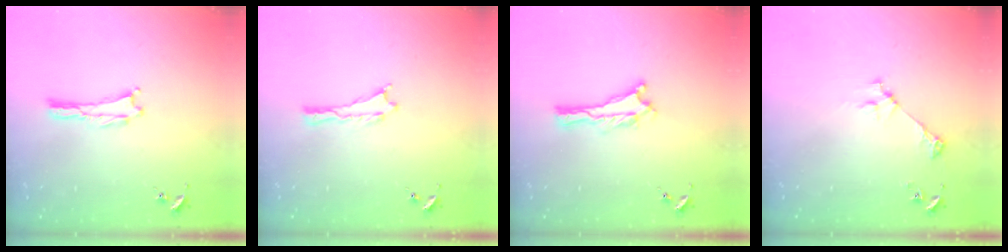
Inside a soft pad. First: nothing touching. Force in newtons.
{"total": 0.0}
{"total": 0.0}
{"total": 3.6, "press": 3.6, "slide": 0.4}